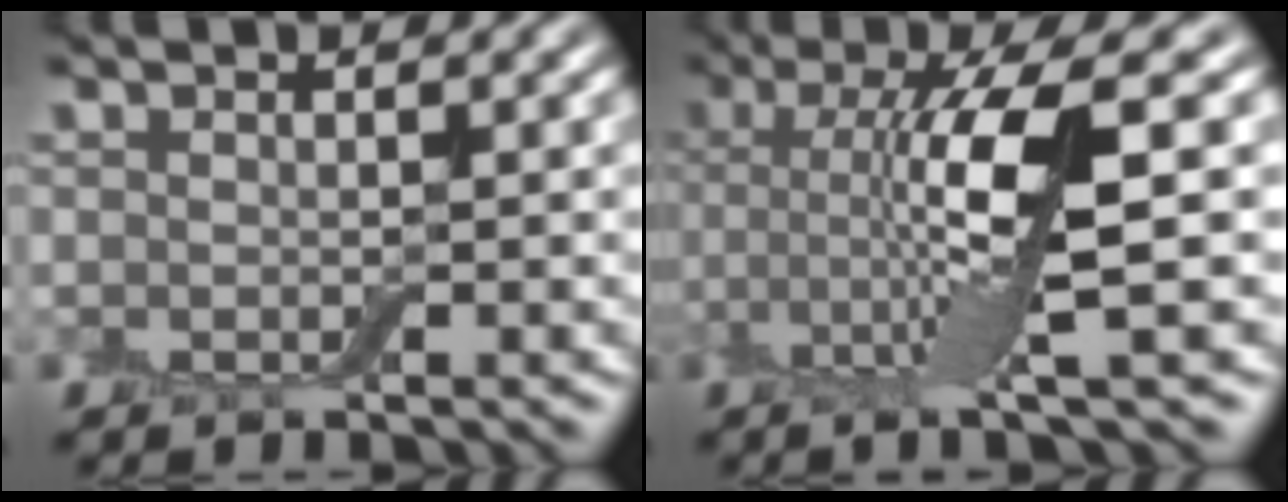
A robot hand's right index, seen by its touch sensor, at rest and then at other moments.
{"total": 7.3, "force": [0.7, 1.3, 7.1], "torque": [-0.119, 0.003, 0.012]}